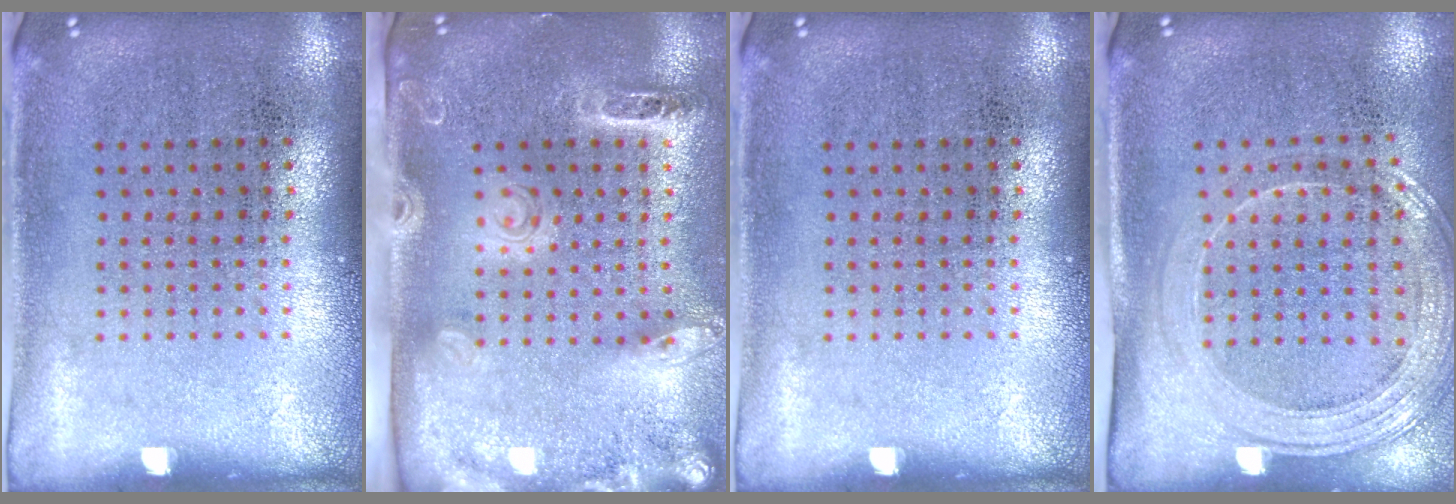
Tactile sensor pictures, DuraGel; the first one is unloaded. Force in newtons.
{"total": 2.7, "press": 2.0, "slide": 1.8}
{"total": 0.0}
{"total": 1.9, "press": 1.7, "slide": 1.0}